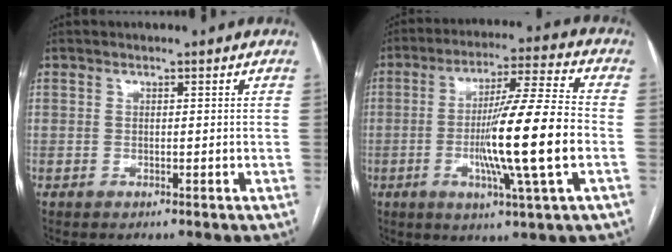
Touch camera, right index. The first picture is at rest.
{"total": 15.5, "force": [-2.8, -0.8, 15.2], "torque": [-0.264, -0.008, -0.056]}